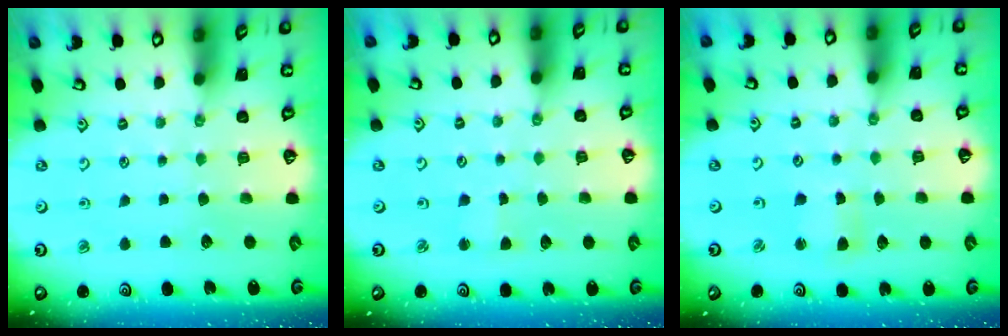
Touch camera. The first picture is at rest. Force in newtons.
{"total": 1.7, "press": 1.7, "slide": 0.1}
{"total": 2.8, "press": 2.8, "slide": 0.3}